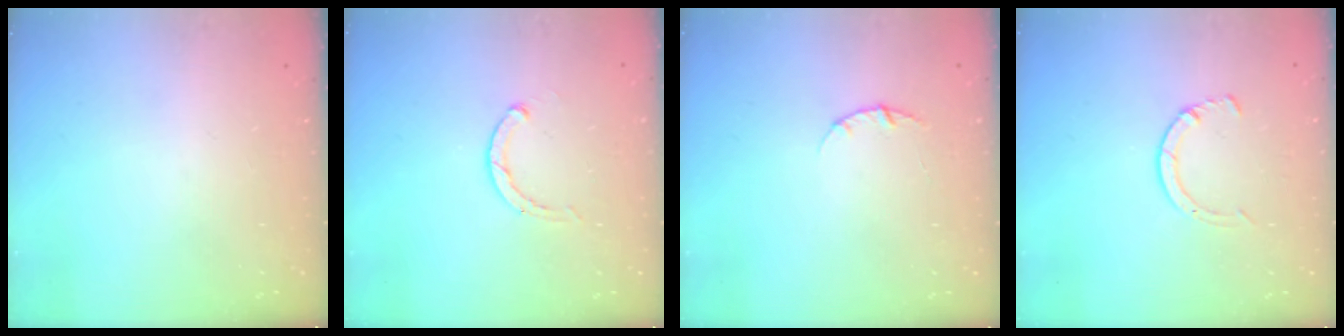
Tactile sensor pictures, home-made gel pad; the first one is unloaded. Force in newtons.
{"total": 2.3, "press": 2.3, "slide": 0.3}
{"total": 2.8, "press": 2.8, "slide": 0.4}
{"total": 3.3, "press": 3.3, "slide": 0.4}